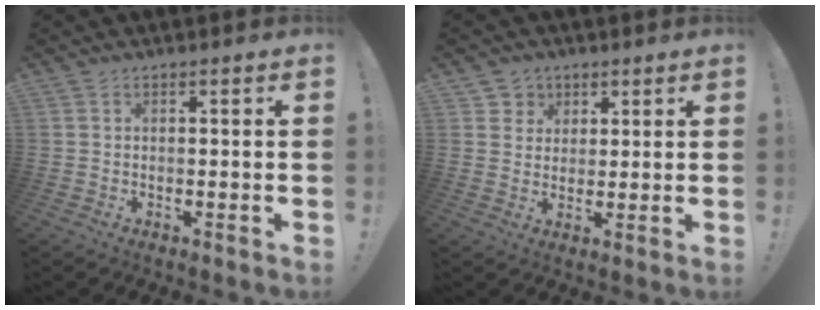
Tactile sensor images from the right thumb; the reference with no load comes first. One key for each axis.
{"total": 3.2, "fx": 1.9, "fy": 2.6, "fz": 0.1, "tx": 0.010, "ty": -0.013, "tz": 0.031}